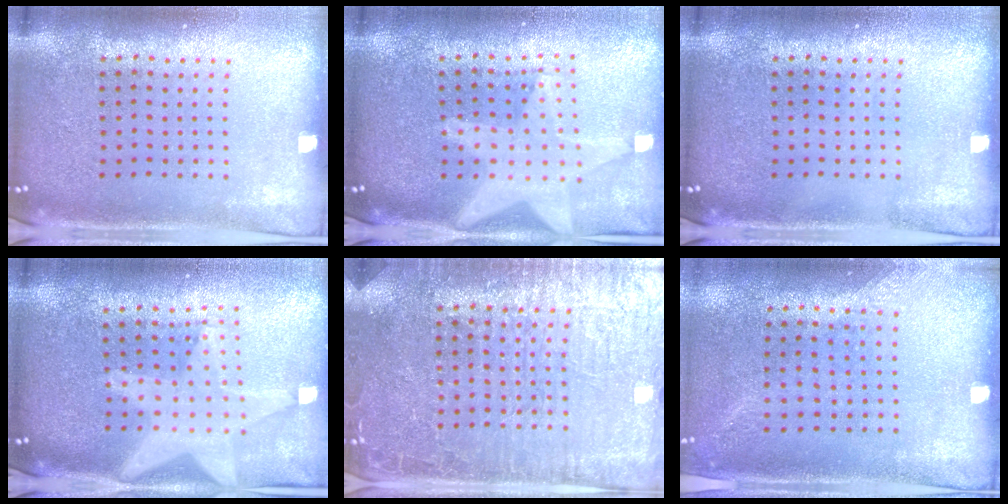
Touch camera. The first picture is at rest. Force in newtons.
{"total": 1.9, "press": 1.6, "slide": 1.0}
{"total": 0.0}
{"total": 1.9, "press": 1.6, "slide": 1.0}
{"total": 4.1, "press": 3.9, "slide": 1.1}
{"total": 1.3, "press": 1.1, "slide": 0.8}